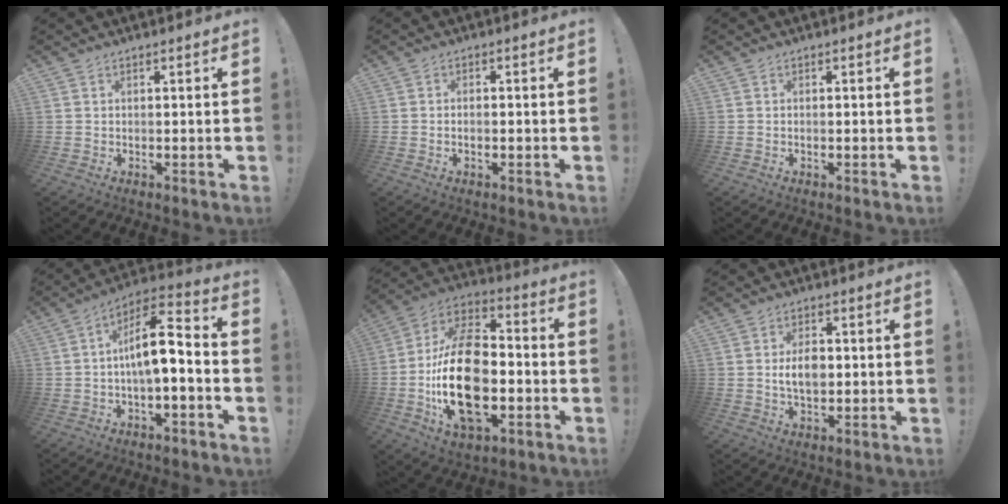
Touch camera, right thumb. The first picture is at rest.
{"total": 1.4, "force": [-0.7, 0.5, 1.1], "torque": [-0.020, 0.003, -0.012]}
{"total": 0.0}
{"total": 11.6, "force": [-0.3, 3.6, 11.0], "torque": [-0.182, 0.005, -0.008]}
{"total": 26.1, "force": [-4.4, 15.4, 20.5], "torque": [-0.381, 0.019, -0.067]}
{"total": 6.3, "force": [0.0, 3.9, 4.9], "torque": [-0.076, 0.004, -0.003]}